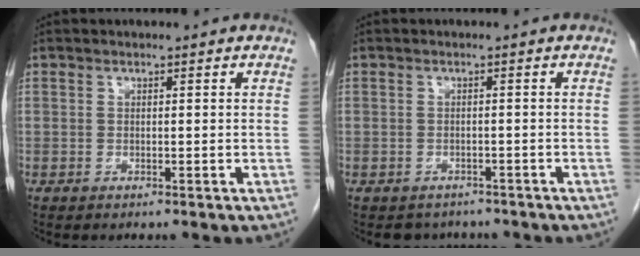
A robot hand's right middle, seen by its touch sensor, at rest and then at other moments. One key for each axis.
{"total": 3.7, "fx": -3.3, "fy": 1.8, "fz": 0.0, "tx": 0.000, "ty": 0.006, "tz": -0.044}